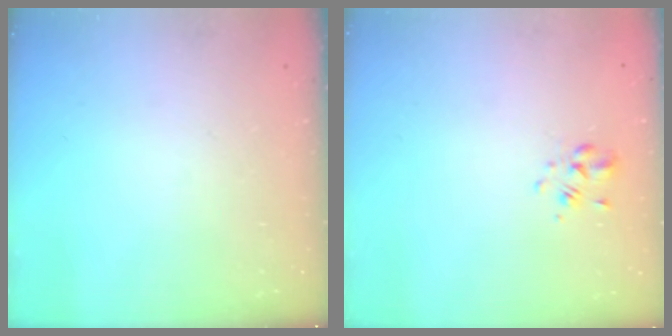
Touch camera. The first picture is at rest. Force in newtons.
{"total": 2.1, "press": 1.9, "slide": 0.7}